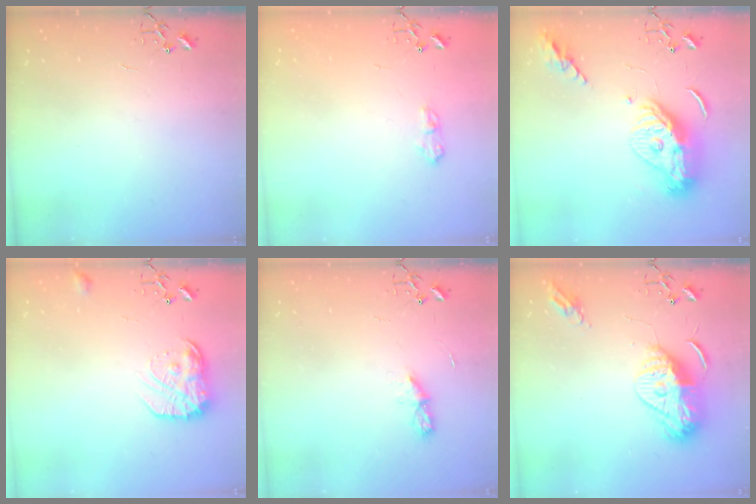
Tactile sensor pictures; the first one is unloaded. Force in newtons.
{"total": 7.1, "press": 7.0, "slide": 0.9}
{"total": 14.7, "press": 14.6, "slide": 1.6}
{"total": 14.3, "press": 14.3, "slide": 0.9}
{"total": 5.1, "press": 5.0, "slide": 0.6}
{"total": 14.4, "press": 14.3, "slide": 1.2}